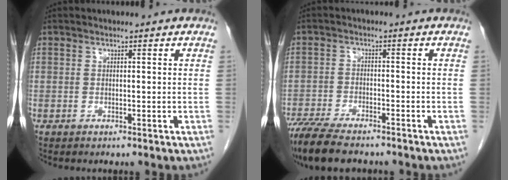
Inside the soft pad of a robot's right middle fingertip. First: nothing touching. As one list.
[{"total": 10.5, "force": [-8.7, 2.5, 5.4], "torque": [-0.093, -0.019, -0.144]}]